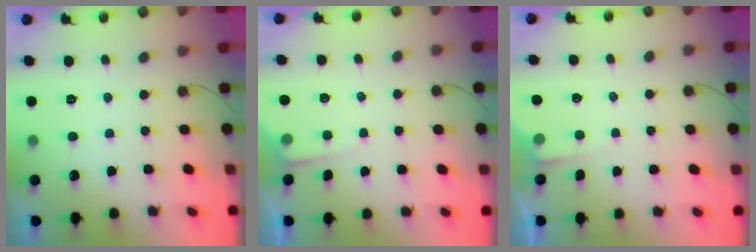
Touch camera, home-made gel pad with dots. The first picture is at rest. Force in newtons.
{"total": 3.8, "press": 3.7, "slide": 0.5}
{"total": 3.4, "press": 3.4, "slide": 0.4}